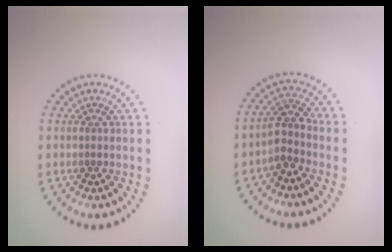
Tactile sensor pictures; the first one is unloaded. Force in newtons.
{"total": 2.5, "press": 2.0, "slide": 1.6}